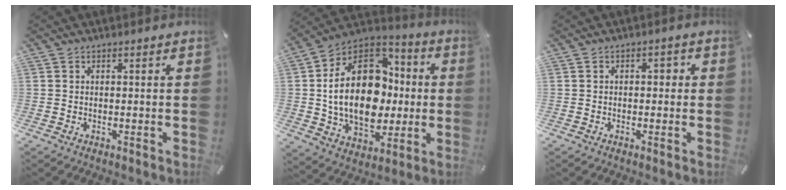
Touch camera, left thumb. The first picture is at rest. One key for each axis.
{"total": 23.3, "fx": 0.8, "fy": 16.6, "fz": 16.4, "tx": -0.315, "ty": 0.003, "tz": 0.020}
{"total": 1.8, "fx": -0.5, "fy": 1.2, "fz": 1.3, "tx": -0.027, "ty": 0.010, "tz": -0.013}